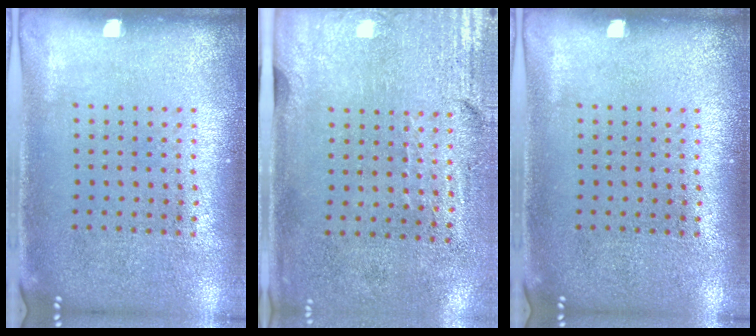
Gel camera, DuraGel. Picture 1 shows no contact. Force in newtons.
{"total": 3.0, "press": 2.5, "slide": 1.6}
{"total": 0.0}